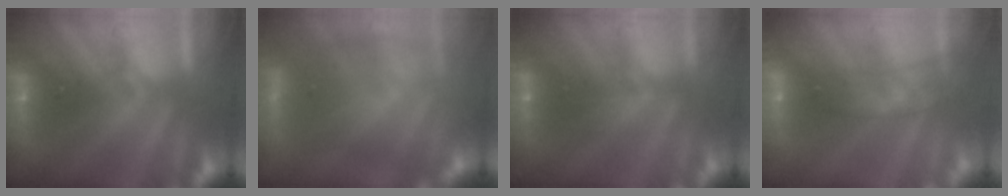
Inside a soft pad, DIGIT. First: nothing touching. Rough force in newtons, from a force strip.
{"total": 8.6}
{"total": 2.4}
{"total": 5.8}